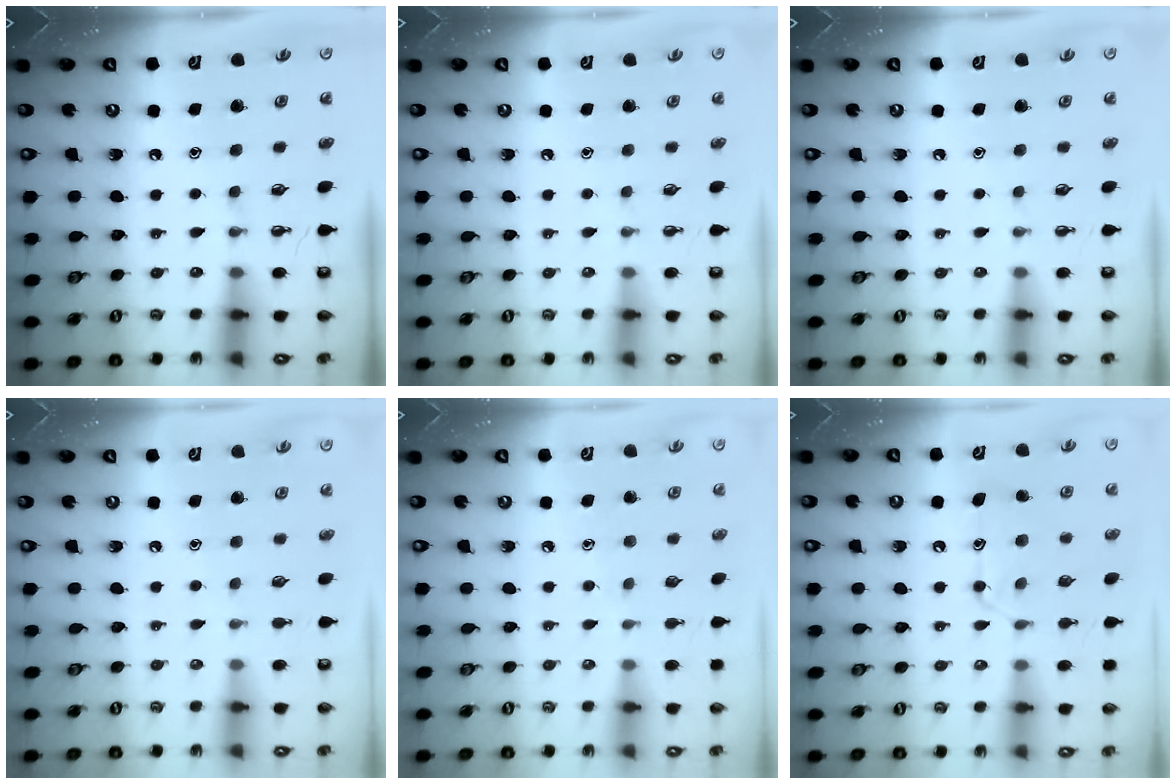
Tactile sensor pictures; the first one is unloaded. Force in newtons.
{"total": 0.0}
{"total": 0.0}
{"total": 3.5, "press": 3.5, "slide": 0.3}
{"total": 6.1, "press": 6.1, "slide": 0.7}
{"total": 13.5, "press": 13.5, "slide": 0.8}